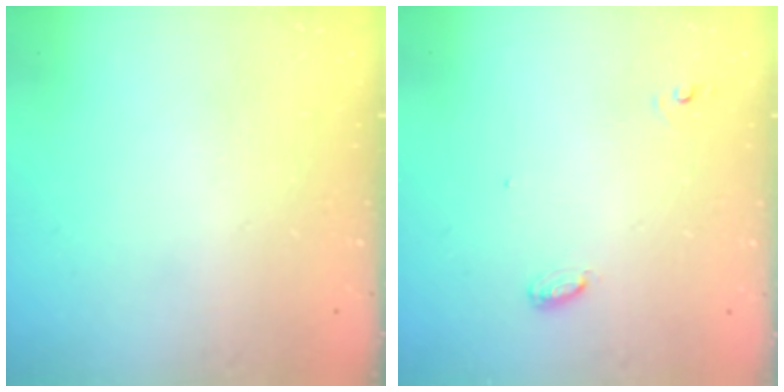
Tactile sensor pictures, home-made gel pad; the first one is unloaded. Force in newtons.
{"total": 4.5, "press": 4.5, "slide": 0.4}